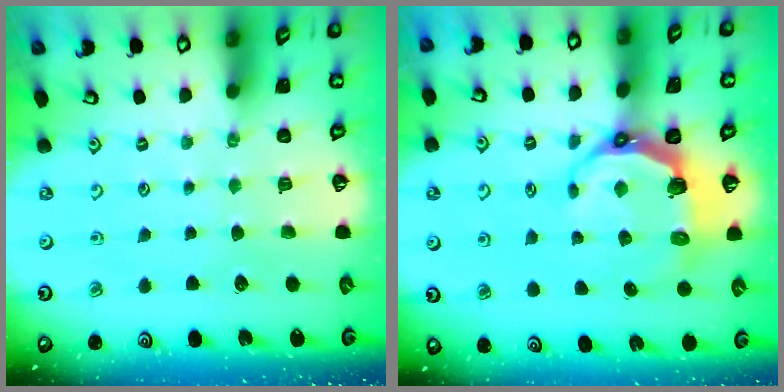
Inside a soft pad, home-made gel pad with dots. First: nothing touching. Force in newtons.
{"total": 7.9, "press": 6.3, "slide": 4.8}